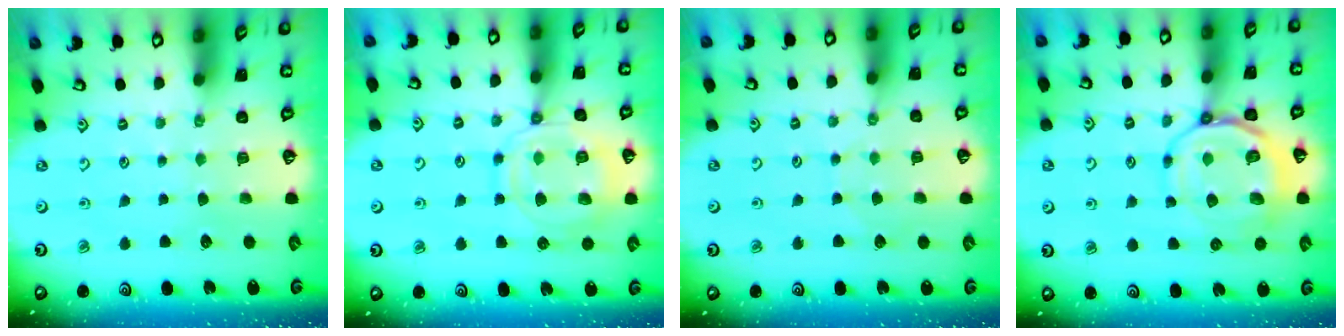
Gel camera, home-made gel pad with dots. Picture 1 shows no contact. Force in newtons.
{"total": 13.4, "press": 13.3, "slide": 1.3}
{"total": 4.1, "press": 4.1, "slide": 0.4}
{"total": 12.6, "press": 12.5, "slide": 1.5}